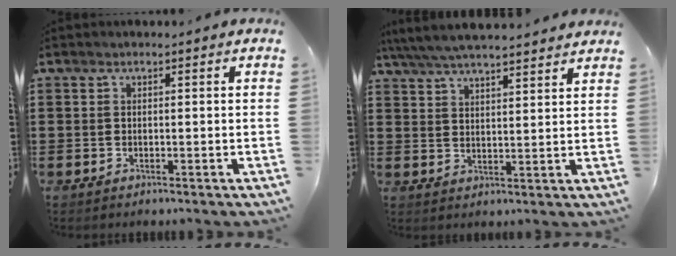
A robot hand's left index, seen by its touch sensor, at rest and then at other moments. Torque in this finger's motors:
{"motor_torque": [2.14, 0.00, 0.44, 0.21]}